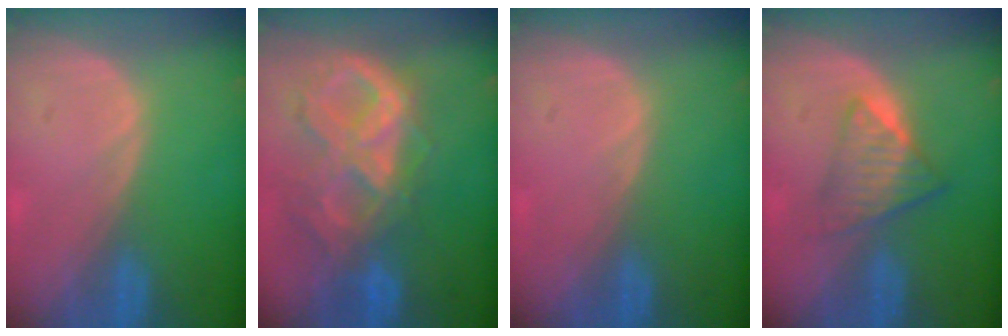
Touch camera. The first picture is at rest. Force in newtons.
{"total": 10.5, "press": 8.8, "slide": 5.7}
{"total": 0.5, "press": 0.0, "slide": 0.5}
{"total": 6.0, "press": 5.1, "slide": 3.1}